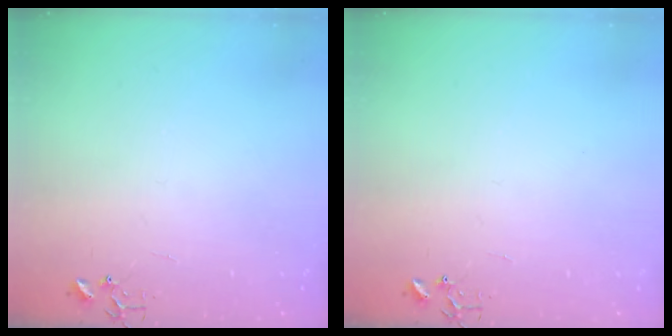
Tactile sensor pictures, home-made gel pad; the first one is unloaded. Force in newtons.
{"total": 0.0}